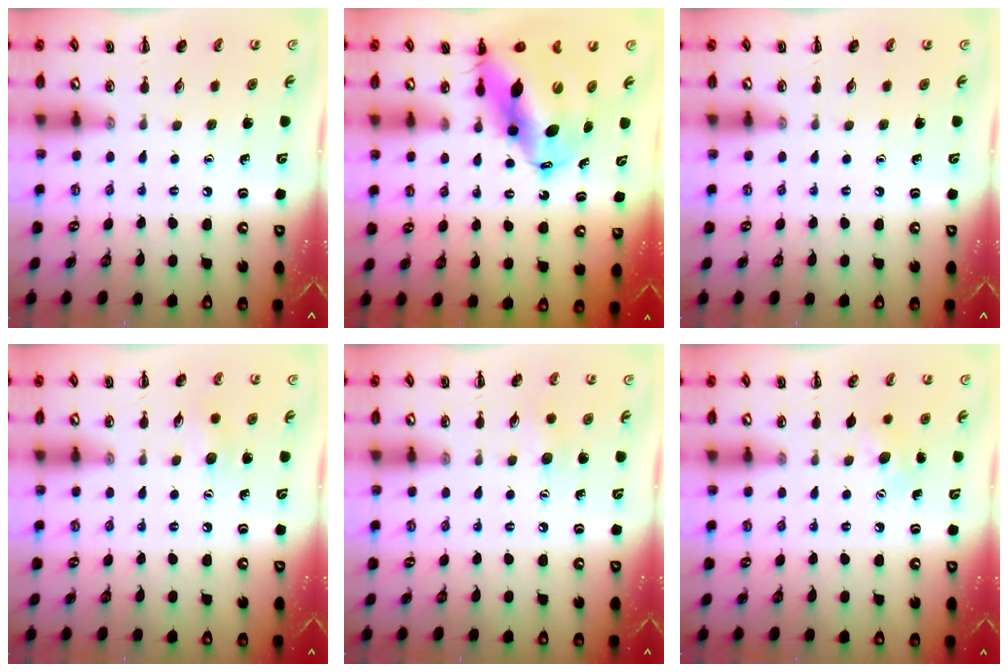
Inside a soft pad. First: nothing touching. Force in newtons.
{"total": 15.6, "press": 15.0, "slide": 4.3}
{"total": 0.0}
{"total": 6.1, "press": 5.9, "slide": 1.5}
{"total": 5.9, "press": 5.7, "slide": 1.5}
{"total": 6.2, "press": 6.0, "slide": 1.6}